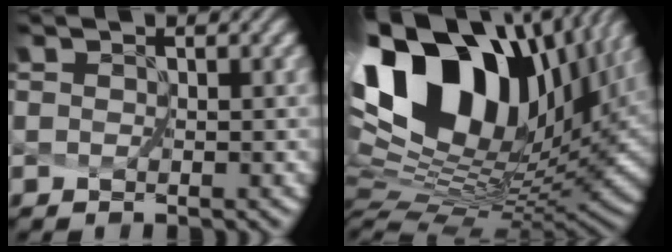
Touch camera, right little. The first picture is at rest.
{"total": 18.2, "force": [7.7, 8.8, 14.0], "torque": [-0.260, 0.049, 0.128]}